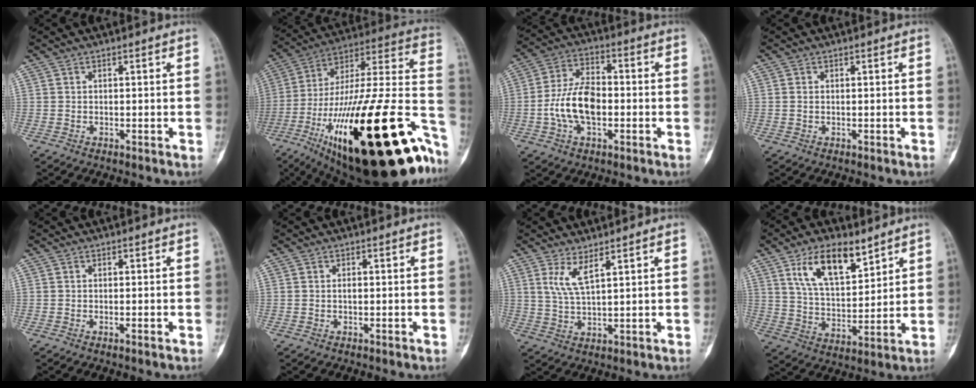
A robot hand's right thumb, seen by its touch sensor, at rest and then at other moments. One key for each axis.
{"total": 45.8, "fx": -18.6, "fy": 14.5, "fz": 39.2, "tx": -0.542, "ty": 0.063, "tz": -0.293}
{"total": 11.3, "fx": -1.9, "fy": 6.4, "fz": 9.1, "tx": -0.168, "ty": 0.026, "tz": -0.041}
{"total": 0.8, "fx": 0.1, "fy": 0.6, "fz": 0.5, "tx": -0.009, "ty": 0.000, "tz": 0.003}
{"total": 0.8, "fx": -0.3, "fy": 0.1, "fz": 0.7, "tx": -0.014, "ty": -0.001, "tz": -0.003}
{"total": 0.7, "fx": 0.1, "fy": 0.4, "fz": 0.6, "tx": -0.007, "ty": 0.001, "tz": 0.002}
{"total": 4.7, "fx": 2.7, "fy": 1.0, "fz": 3.8, "tx": -0.082, "ty": -0.024, "tz": 0.064}
{"total": 13.1, "fx": 7.5, "fy": 6.0, "fz": 8.8, "tx": -0.133, "ty": -0.039, "tz": 0.144}